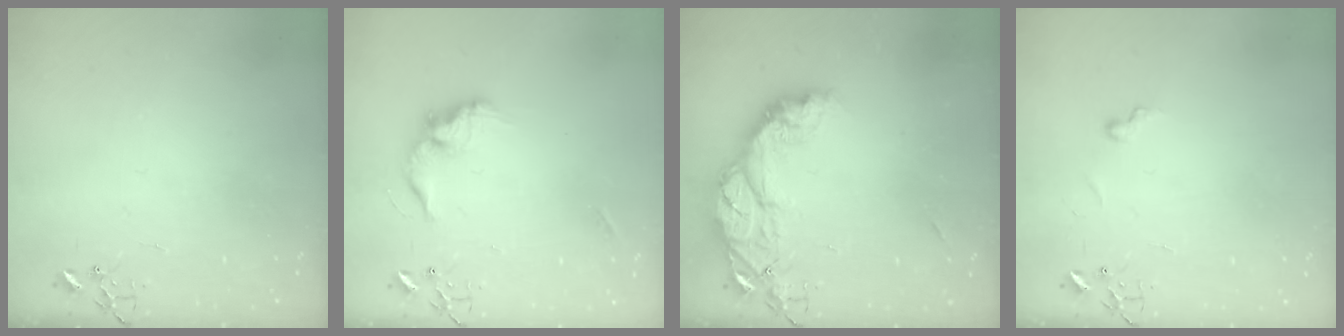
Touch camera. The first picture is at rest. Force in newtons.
{"total": 12.6, "press": 12.6, "slide": 0.7}
{"total": 15.7, "press": 15.7, "slide": 1.4}
{"total": 4.3, "press": 4.3, "slide": 0.6}